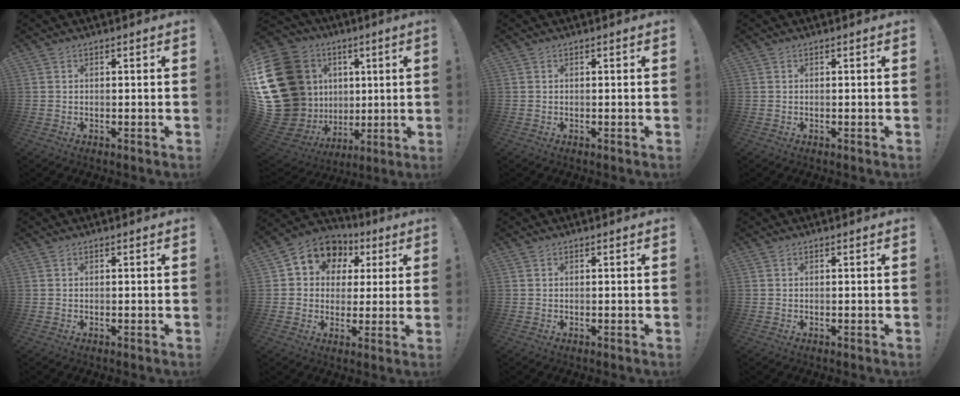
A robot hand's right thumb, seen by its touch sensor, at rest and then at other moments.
{"total": 27.9, "force": [4.4, 22.1, 16.5], "torque": [-0.314, -0.038, 0.161]}
{"total": 0.0}
{"total": 0.0}
{"total": 0.0}
{"total": 10.2, "force": [4.1, 8.4, 4.0], "torque": [-0.064, -0.019, 0.079]}
{"total": 0.0}
{"total": 0.0}